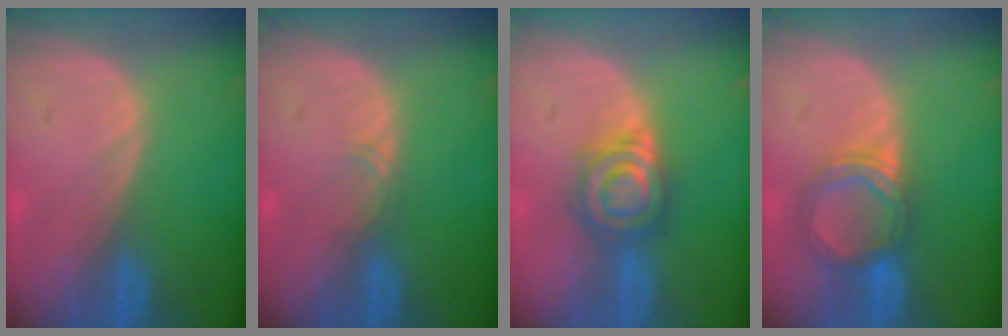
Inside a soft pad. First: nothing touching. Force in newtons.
{"total": 1.1, "press": 1.1, "slide": 0.1}
{"total": 6.6, "press": 6.4, "slide": 1.4}
{"total": 5.5, "press": 5.2, "slide": 1.8}